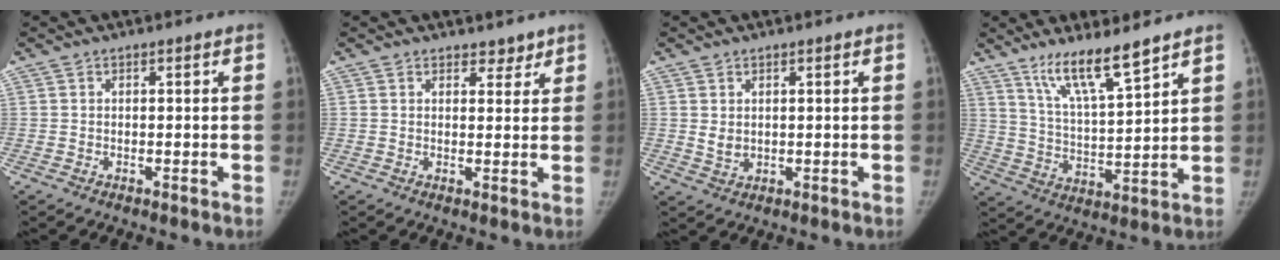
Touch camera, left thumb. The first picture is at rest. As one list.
[{"total": 2.5, "force": [2.0, 1.3, 0.5], "torque": [0.013, -0.013, 0.024]}, {"total": 2.3, "force": [0.6, 1.6, 1.4], "torque": [-0.016, -0.008, 0.017]}, {"total": 11.0, "force": [8.1, 1.3, 7.3], "torque": [-0.127, -0.056, 0.158]}]